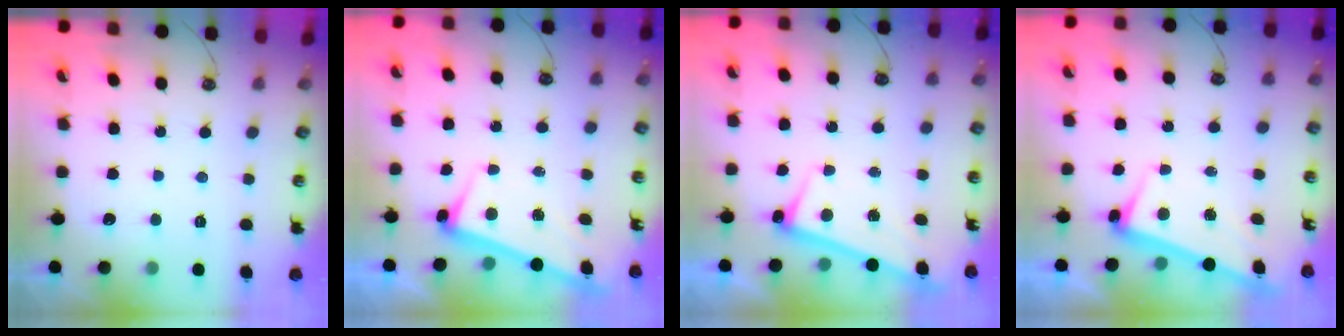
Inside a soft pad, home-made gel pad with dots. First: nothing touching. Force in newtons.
{"total": 2.6, "press": 2.5, "slide": 1.0}
{"total": 2.7, "press": 2.6, "slide": 0.6}
{"total": 2.6, "press": 2.4, "slide": 1.0}